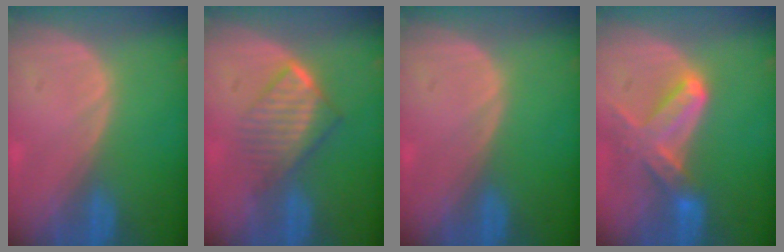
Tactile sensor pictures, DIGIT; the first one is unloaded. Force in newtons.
{"total": 6.5, "press": 5.8, "slide": 3.0}
{"total": 0.0}
{"total": 7.1, "press": 6.6, "slide": 2.8}